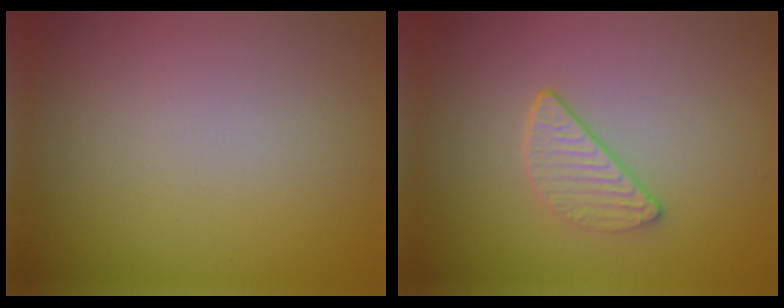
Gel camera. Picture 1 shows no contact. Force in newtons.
{"total": 2.2, "press": 1.5, "slide": 1.6}